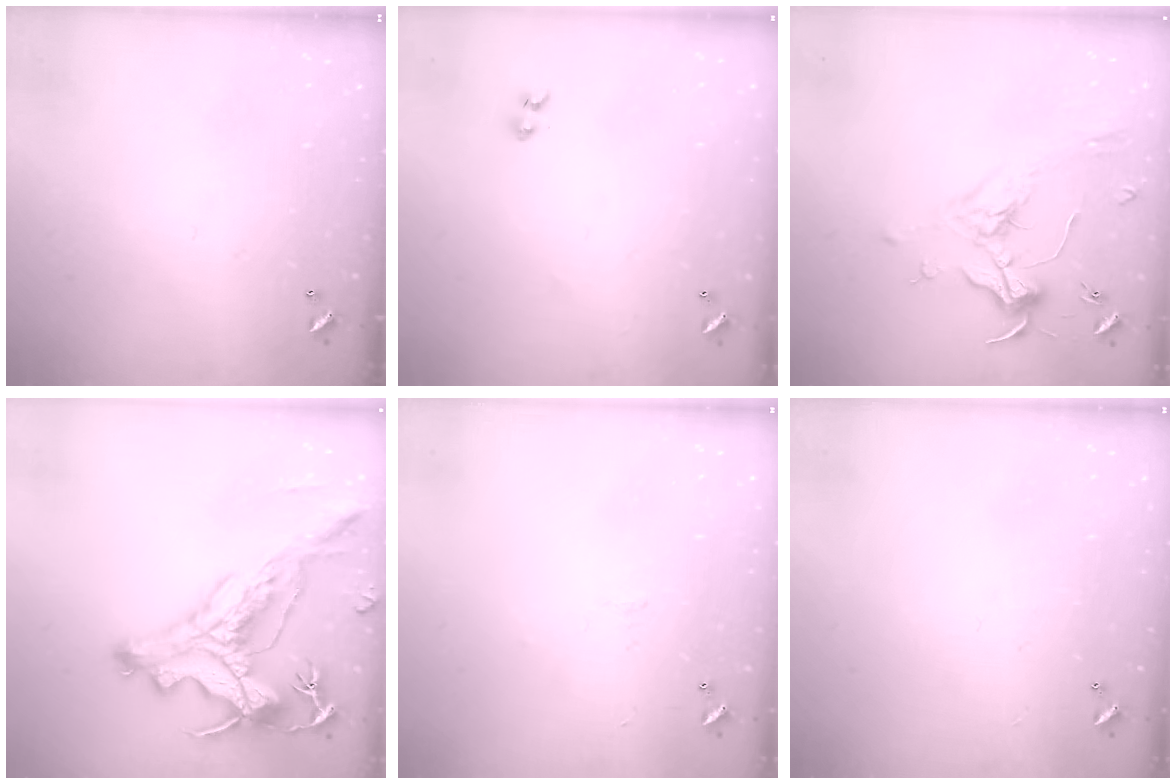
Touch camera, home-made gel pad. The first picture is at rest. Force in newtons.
{"total": 2.0, "press": 1.7, "slide": 1.0}
{"total": 2.0, "press": 1.9, "slide": 0.6}
{"total": 4.0, "press": 3.8, "slide": 1.3}
{"total": 0.6, "press": 0.4, "slide": 0.5}
{"total": 0.6, "press": 0.2, "slide": 0.6}